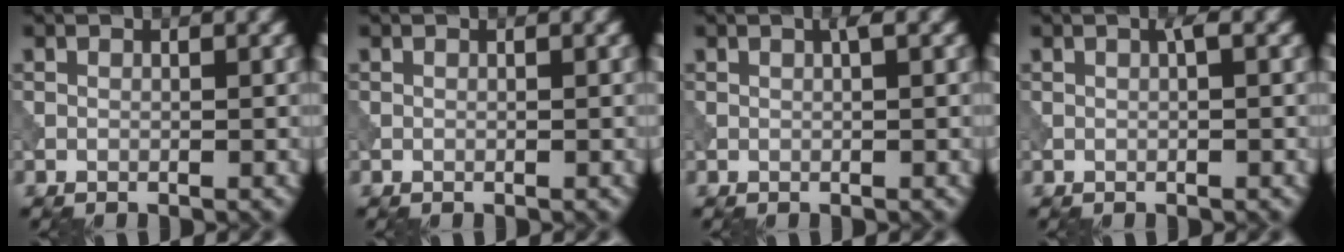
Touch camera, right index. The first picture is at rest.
{"total": 0.0}
{"total": 0.7, "force": [0.2, 0.0, 0.6], "torque": [-0.012, 0.006, 0.003]}
{"total": 0.7, "force": [0.2, 0.0, 0.6], "torque": [-0.013, 0.005, 0.003]}